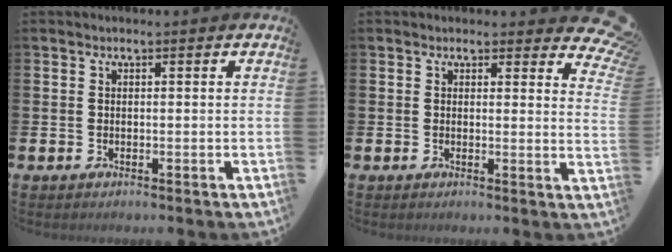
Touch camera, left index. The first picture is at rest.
{"total": 2.5, "force": [2.2, 1.2, 0.5], "torque": [0.006, -0.017, 0.033]}